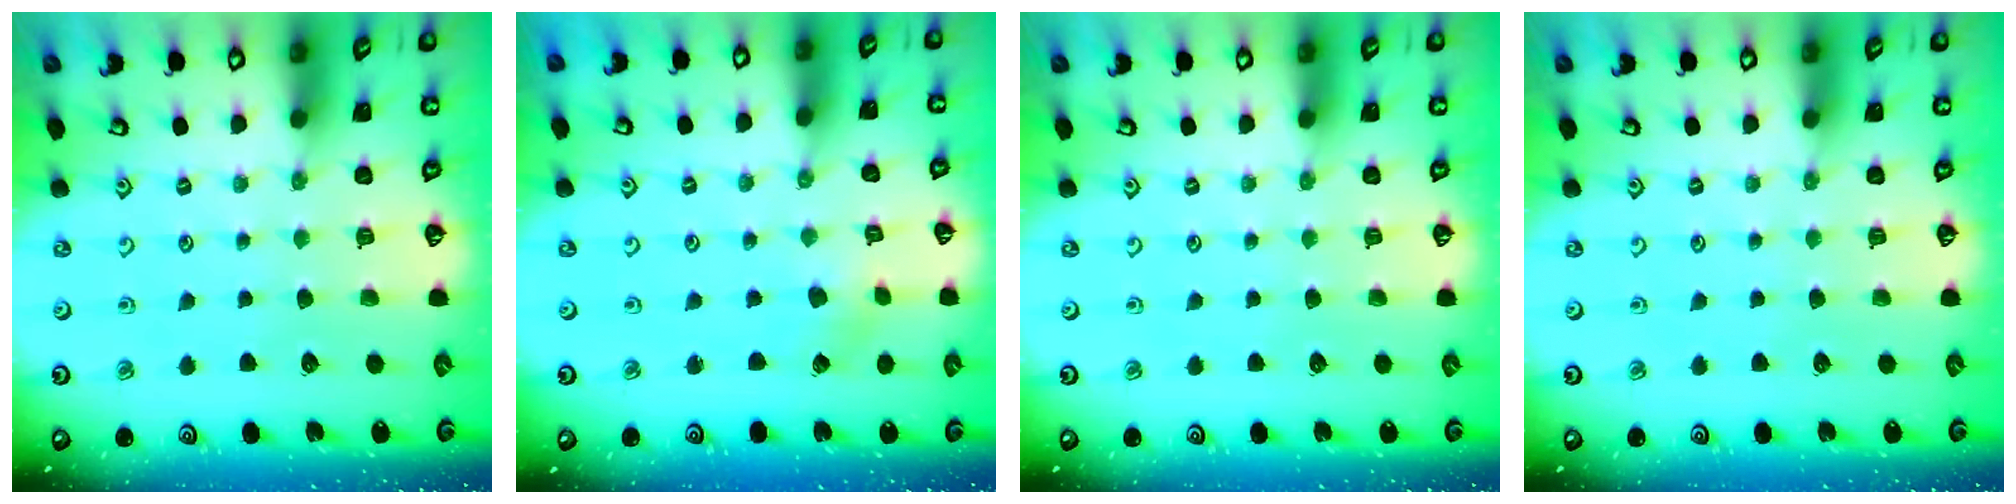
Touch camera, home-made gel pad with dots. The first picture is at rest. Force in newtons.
{"total": 2.0, "press": 2.0, "slide": 0.3}
{"total": 0.0}
{"total": 0.0}